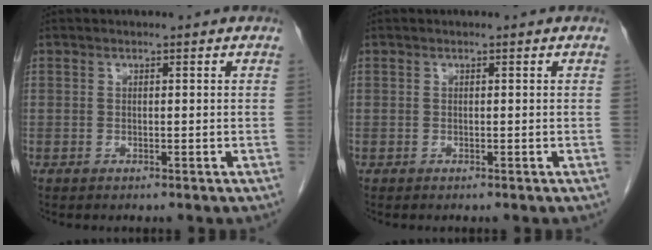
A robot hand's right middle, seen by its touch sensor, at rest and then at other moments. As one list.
[{"total": 0.0}]